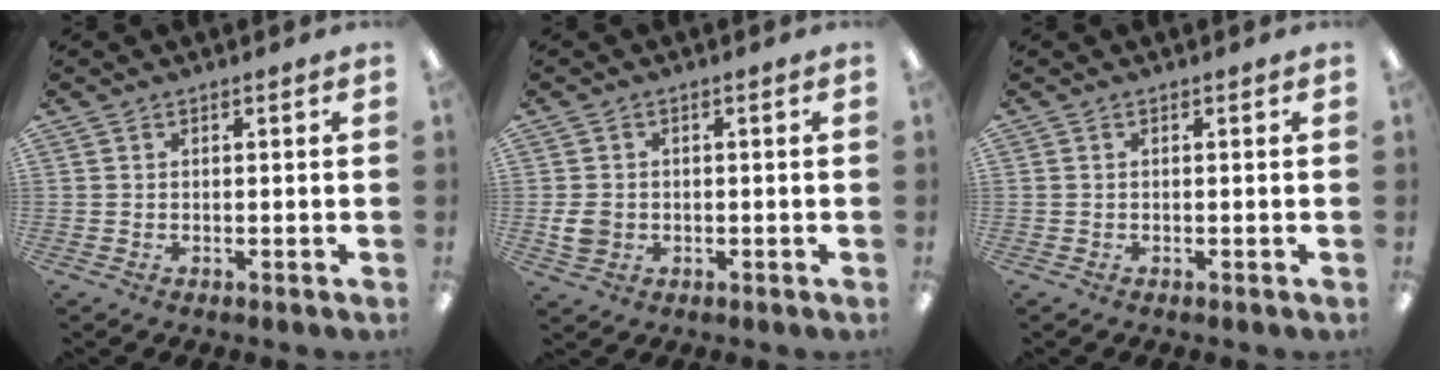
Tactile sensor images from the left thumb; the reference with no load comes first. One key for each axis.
{"total": 4.3, "fx": -0.3, "fy": 3.6, "fz": 2.3, "tx": -0.038, "ty": -0.004, "tz": -0.009}
{"total": 0.0}